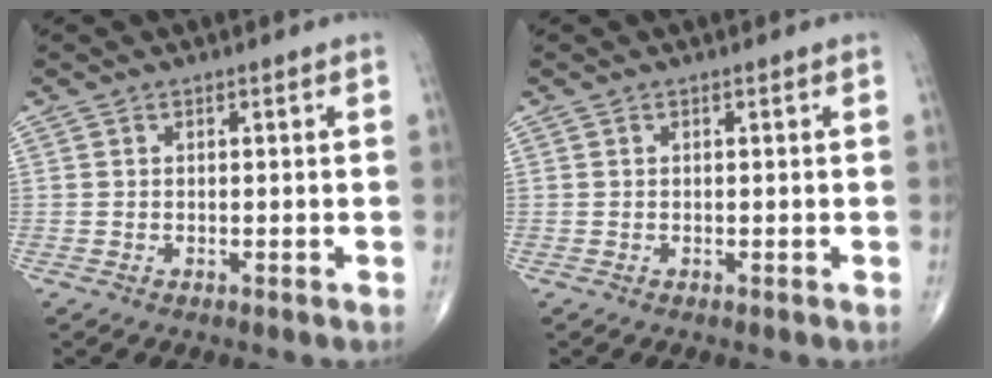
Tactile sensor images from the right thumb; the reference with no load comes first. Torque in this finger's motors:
{"motor_torque": [-0.50, 0.50, -0.05, 0.04, 0.03]}